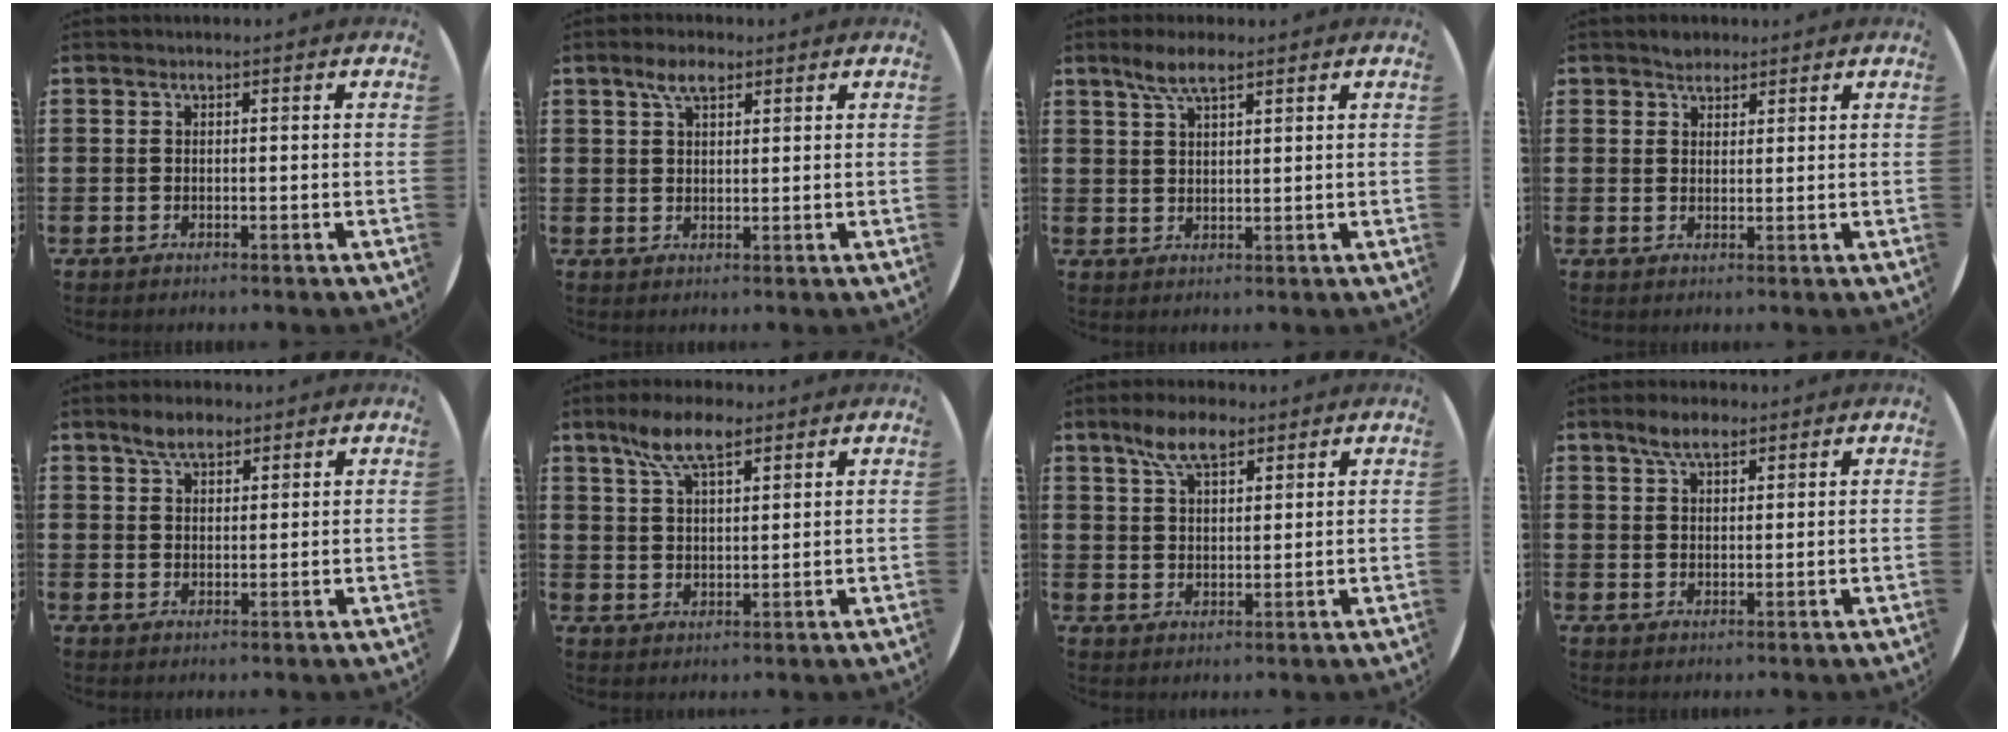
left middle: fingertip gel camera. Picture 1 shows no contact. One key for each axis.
{"total": 3.8, "fx": 2.6, "fy": 1.6, "fz": 2.2, "tx": -0.040, "ty": 0.005, "tz": 0.045}
{"total": 4.5, "fx": 3.2, "fy": 1.2, "fz": 2.9, "tx": -0.063, "ty": 0.005, "tz": 0.057}
{"total": 2.0, "fx": 1.8, "fy": 0.9, "fz": 0.0, "tx": 0.005, "ty": 0.000, "tz": 0.034}
{"total": 3.7, "fx": 2.9, "fy": 1.6, "fz": 1.6, "tx": -0.028, "ty": 0.004, "tz": 0.052}
{"total": 7.7, "fx": 5.4, "fy": 2.7, "fz": 4.7, "tx": -0.105, "ty": -0.001, "tz": 0.099}
{"total": 6.3, "fx": 4.4, "fy": 2.6, "fz": 3.7, "tx": -0.074, "ty": -0.001, "tz": 0.079}
{"total": 3.7, "fx": 2.8, "fy": 1.4, "fz": 2.0, "tx": -0.035, "ty": 0.004, "tz": 0.050}